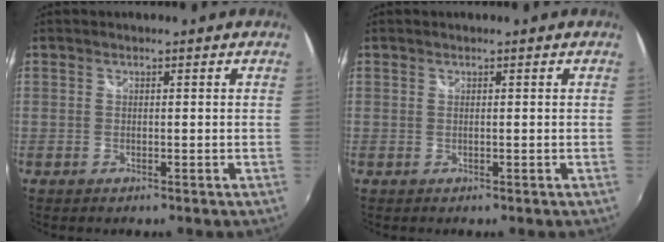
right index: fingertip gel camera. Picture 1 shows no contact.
{"total": 0.0}